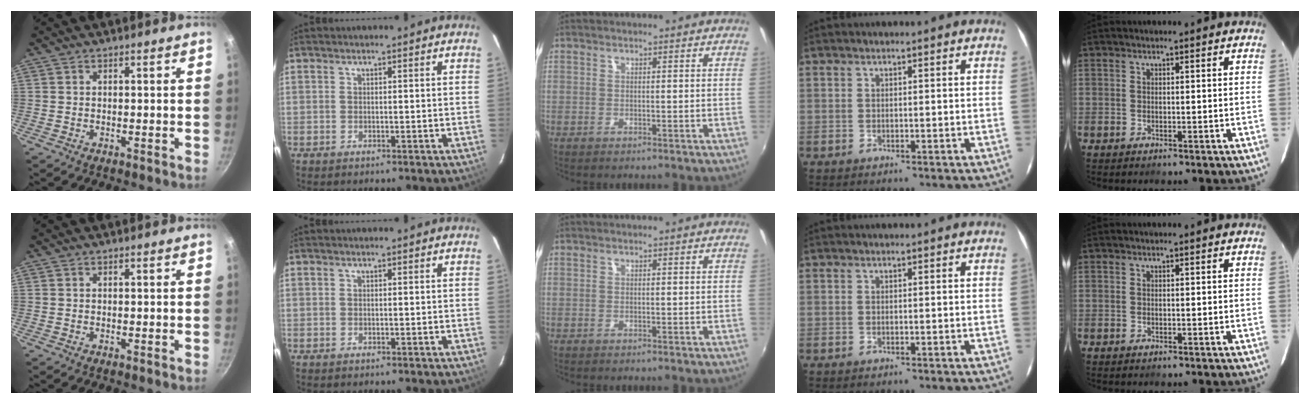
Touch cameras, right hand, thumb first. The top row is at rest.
{}